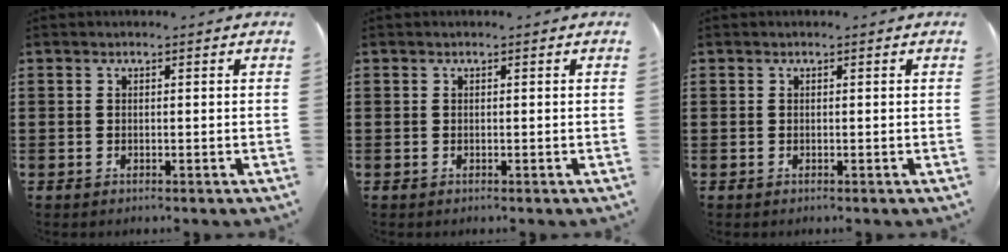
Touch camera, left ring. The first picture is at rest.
{"total": 0.0}
{"total": 0.0}